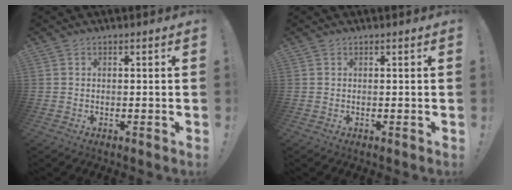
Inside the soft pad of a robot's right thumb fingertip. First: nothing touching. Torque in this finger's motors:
{"motor_torque": [0.13, 0.00, -0.28, 0.15, 0.00]}